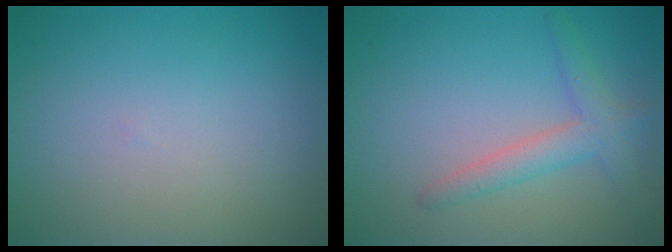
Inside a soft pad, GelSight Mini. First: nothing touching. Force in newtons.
{"total": 2.7, "press": 2.7, "slide": 0.3}